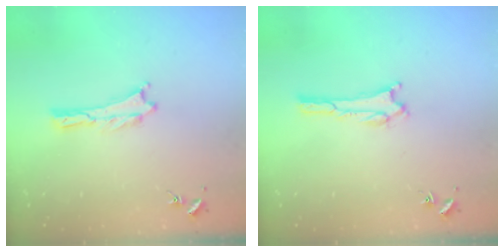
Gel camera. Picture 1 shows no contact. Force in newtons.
{"total": 1.1, "press": 1.0, "slide": 0.1}